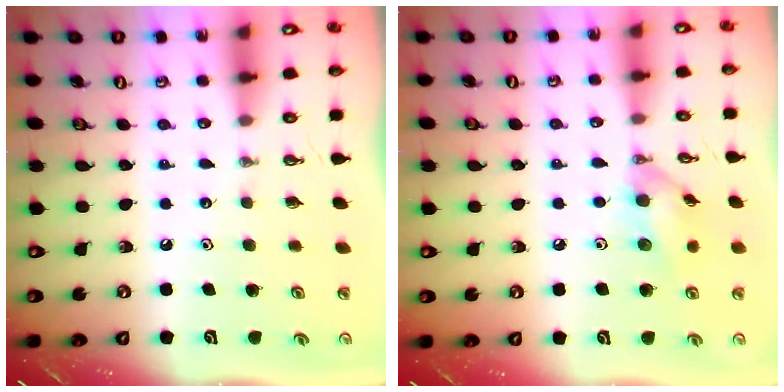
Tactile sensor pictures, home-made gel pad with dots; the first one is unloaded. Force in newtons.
{"total": 10.3, "press": 10.3, "slide": 0.4}